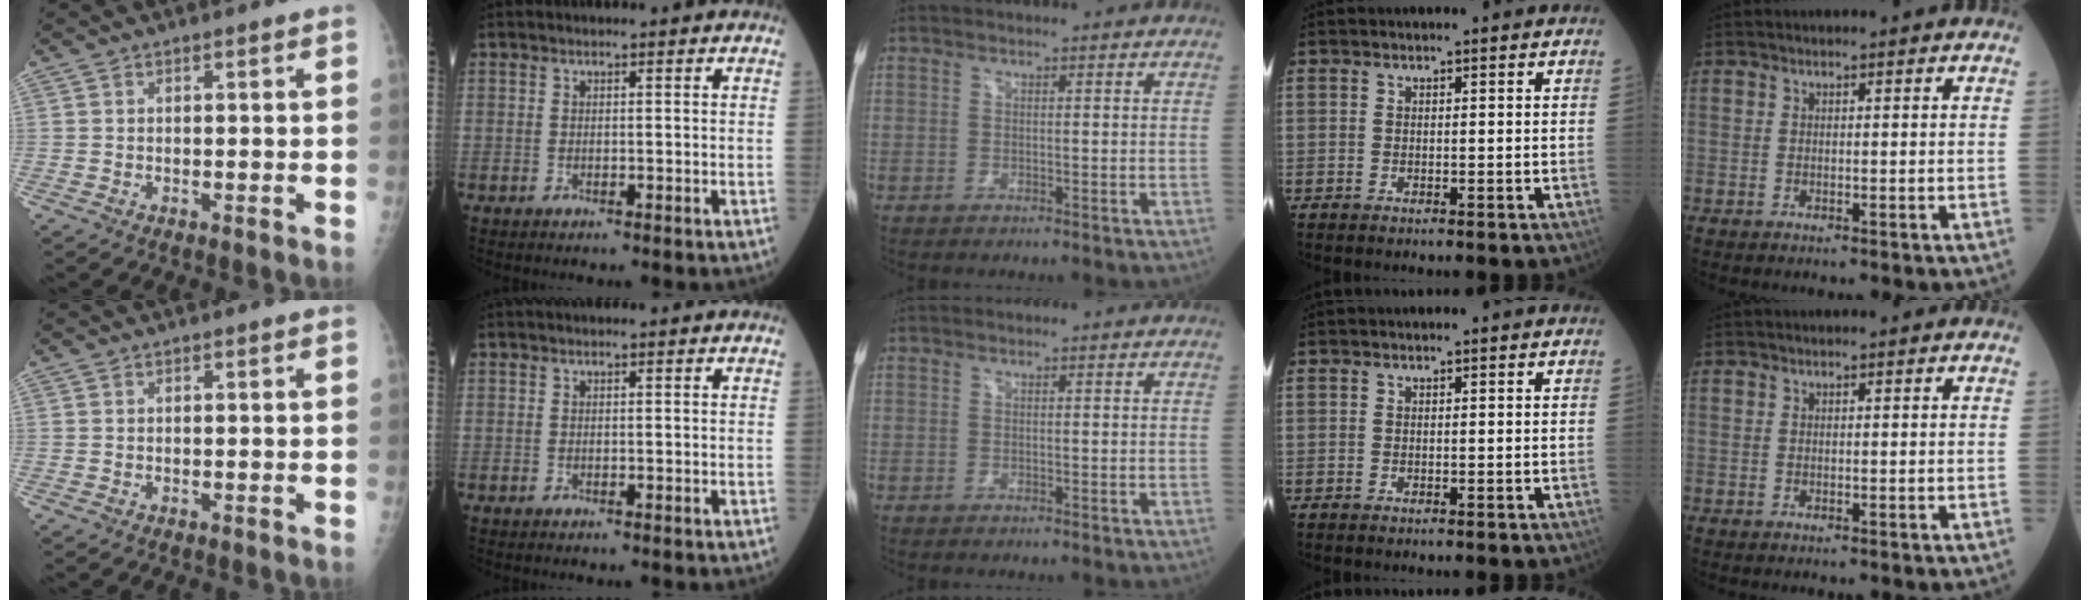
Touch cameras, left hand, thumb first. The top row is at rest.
{}